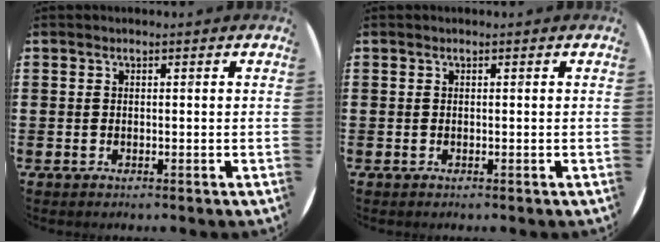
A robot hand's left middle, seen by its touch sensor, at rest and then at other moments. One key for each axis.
{"total": 0.0}